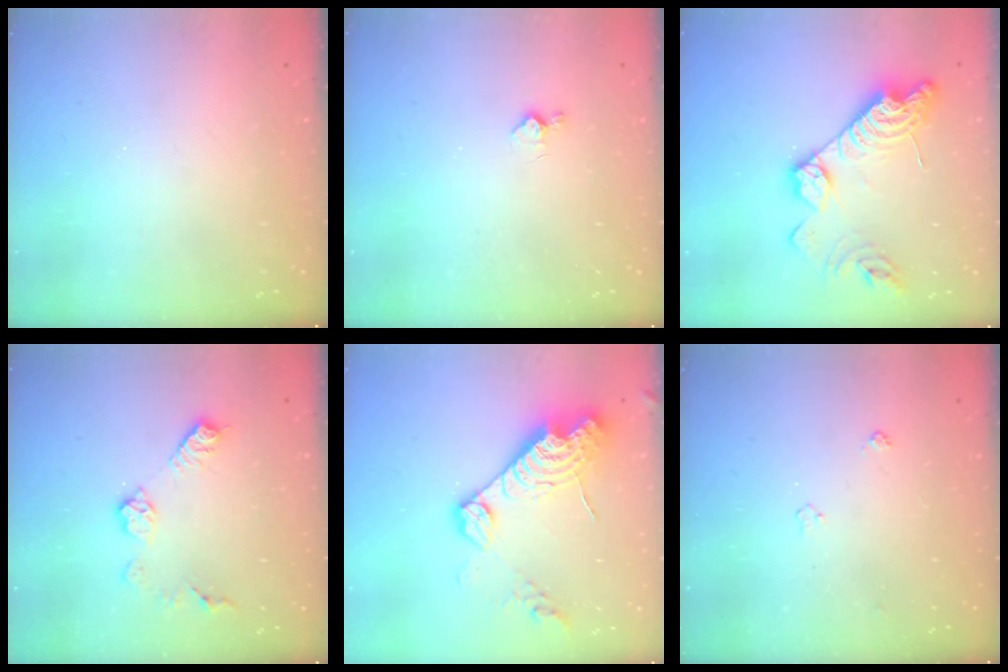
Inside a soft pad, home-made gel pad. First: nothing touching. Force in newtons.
{"total": 3.6, "press": 3.5, "slide": 0.6}
{"total": 17.9, "press": 17.9, "slide": 1.4}
{"total": 9.1, "press": 9.1, "slide": 0.3}
{"total": 17.0, "press": 16.9, "slide": 2.0}
{"total": 3.3, "press": 3.2, "slide": 0.6}